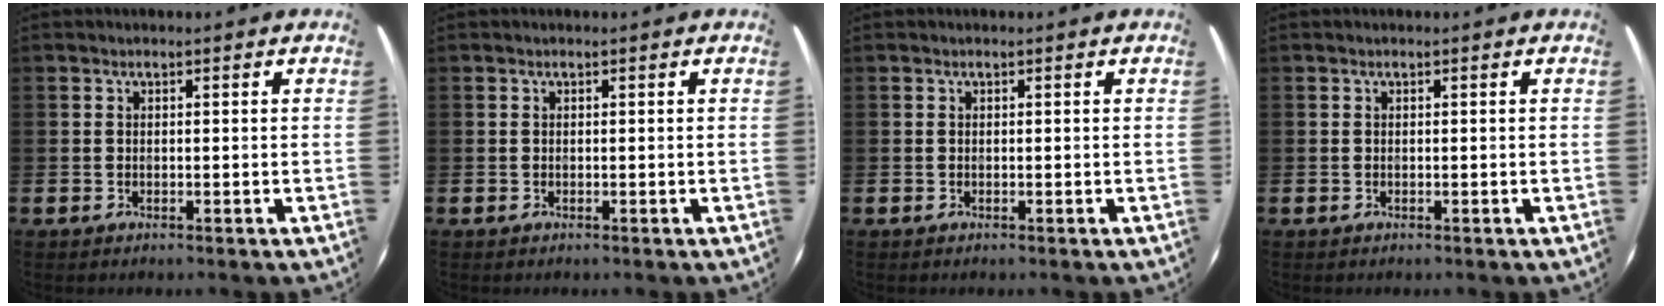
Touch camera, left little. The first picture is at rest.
{"total": 0.0}
{"total": 0.0}
{"total": 0.0}